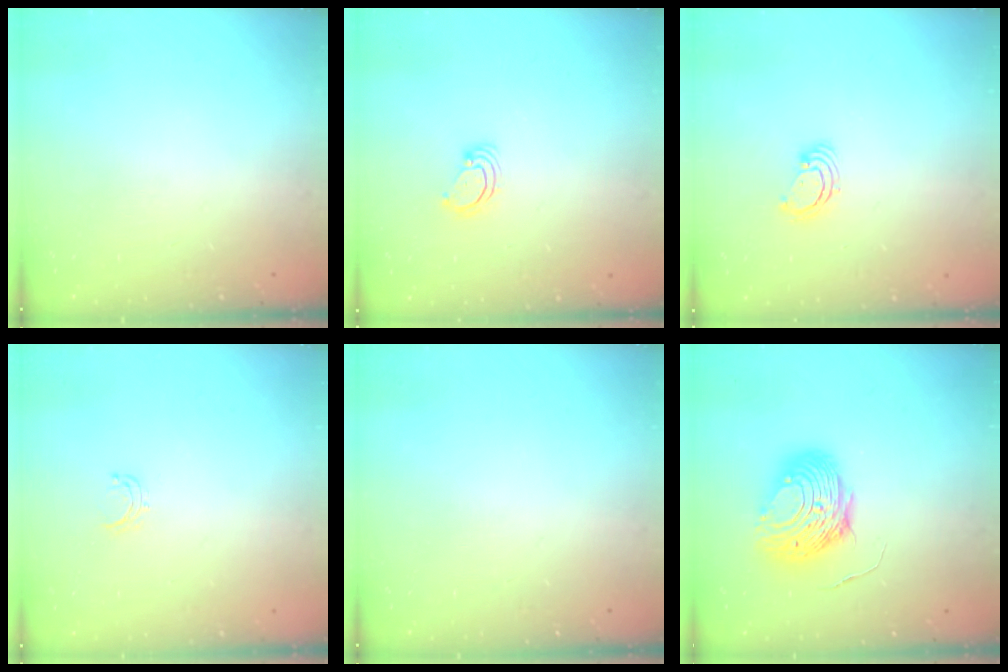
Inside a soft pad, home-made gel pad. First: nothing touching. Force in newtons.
{"total": 3.6, "press": 3.6, "slide": 0.4}
{"total": 3.3, "press": 3.3, "slide": 0.2}
{"total": 3.6, "press": 3.6, "slide": 0.3}
{"total": 0.0}
{"total": 10.6, "press": 10.6, "slide": 0.9}